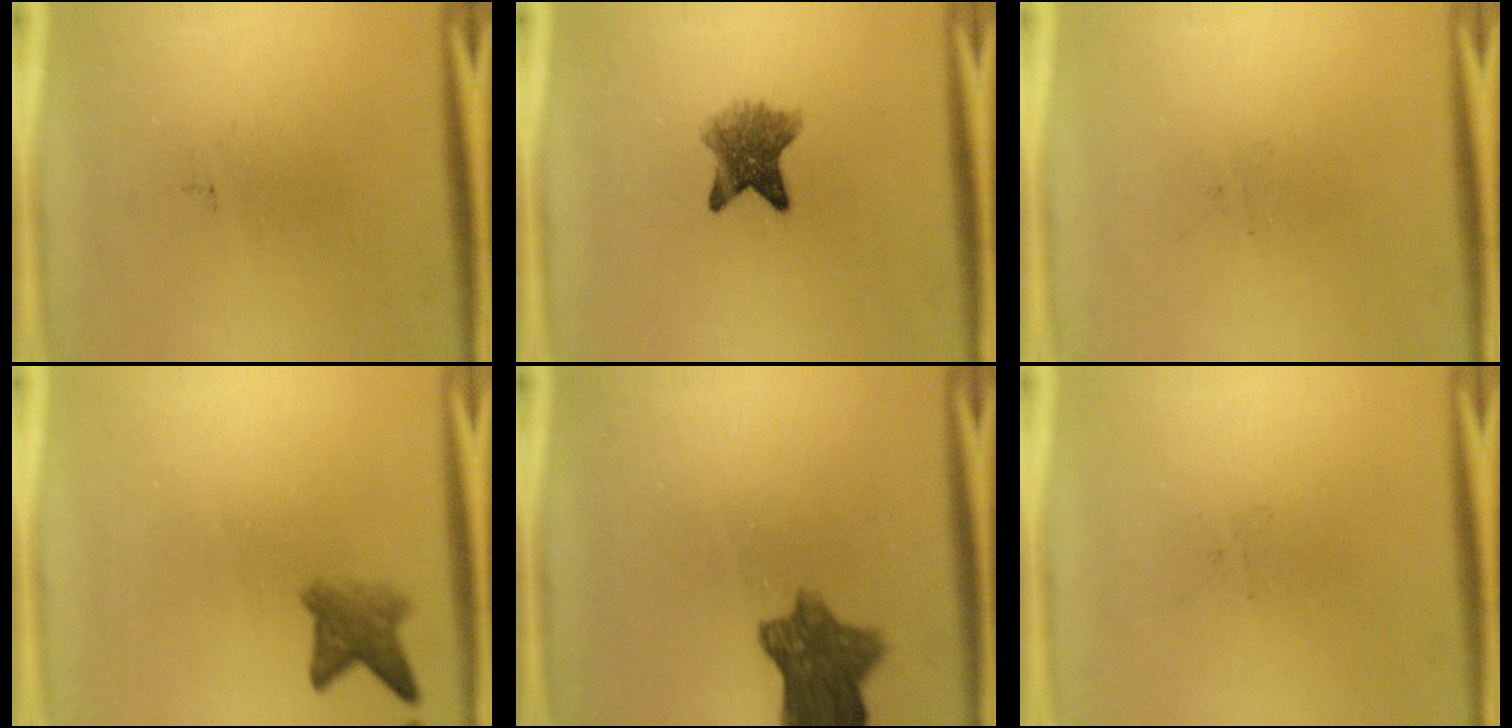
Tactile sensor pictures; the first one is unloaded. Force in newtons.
{"total": 6.0}
{"total": 0.0}
{"total": 3.4}
{"total": 8.6}
{"total": 0.0}